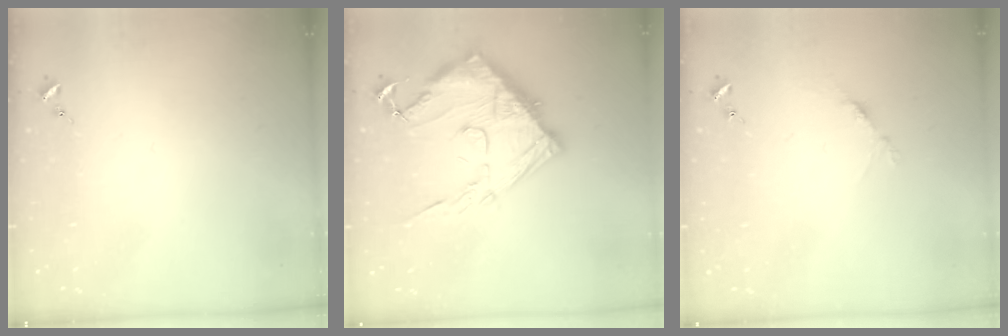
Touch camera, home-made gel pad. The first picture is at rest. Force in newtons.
{"total": 18.7, "press": 18.6, "slide": 1.2}
{"total": 4.0, "press": 3.9, "slide": 0.5}